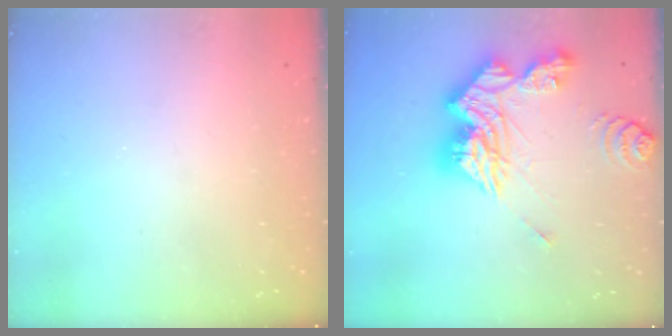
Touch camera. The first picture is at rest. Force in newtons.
{"total": 19.8, "press": 19.6, "slide": 2.4}